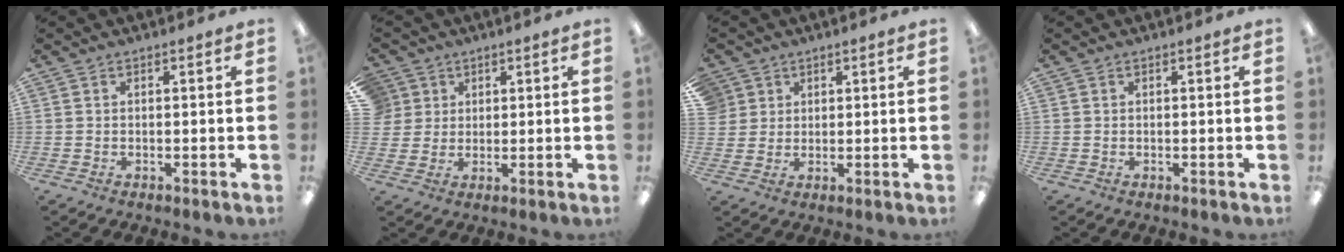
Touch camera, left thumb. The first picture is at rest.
{"total": 5.2, "force": [2.3, 4.7, 0.1], "torque": [-0.009, -0.002, 0.043]}
{"total": 4.1, "force": [2.1, 3.5, 0.0], "torque": [-0.008, 0.001, 0.040]}
{"total": 0.0}